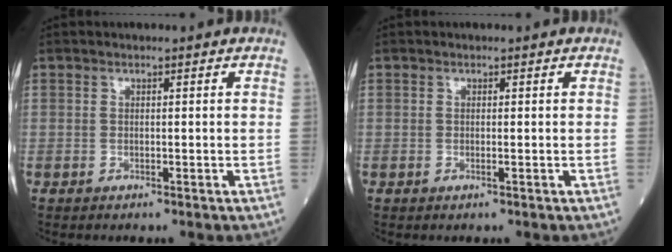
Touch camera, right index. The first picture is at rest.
{"total": 0.0}